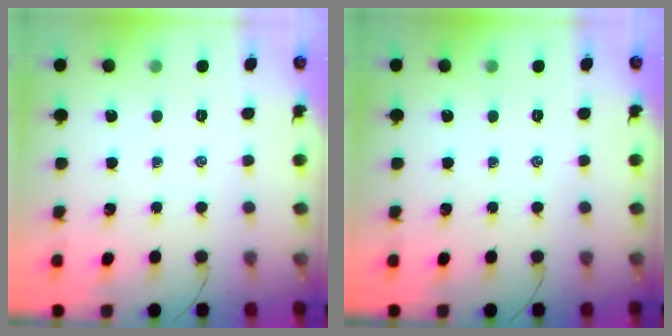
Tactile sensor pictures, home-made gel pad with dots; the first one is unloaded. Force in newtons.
{"total": 0.0}